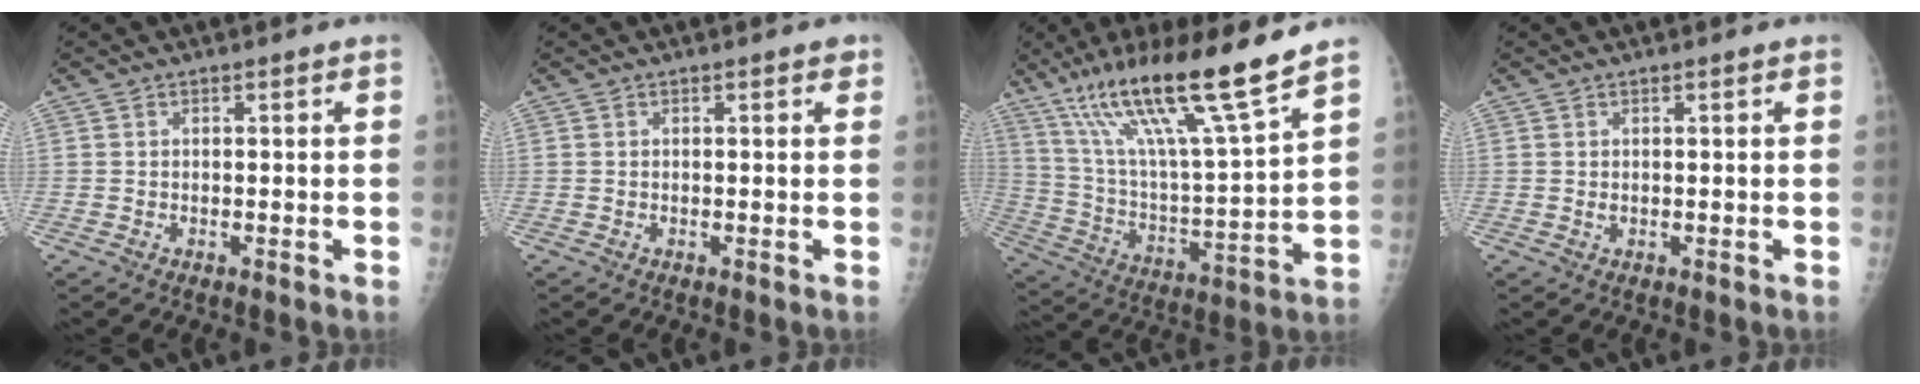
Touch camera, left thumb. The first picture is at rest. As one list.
[{"total": 0.8, "force": [0.5, 0.4, 0.5], "torque": [-0.003, 0.000, 0.003]}, {"total": 21.2, "force": [14.8, 1.3, 15.1], "torque": [-0.248, -0.063, 0.267]}, {"total": 0.8, "force": [0.3, 0.3, 0.6], "torque": [-0.010, 0.001, 0.007]}]